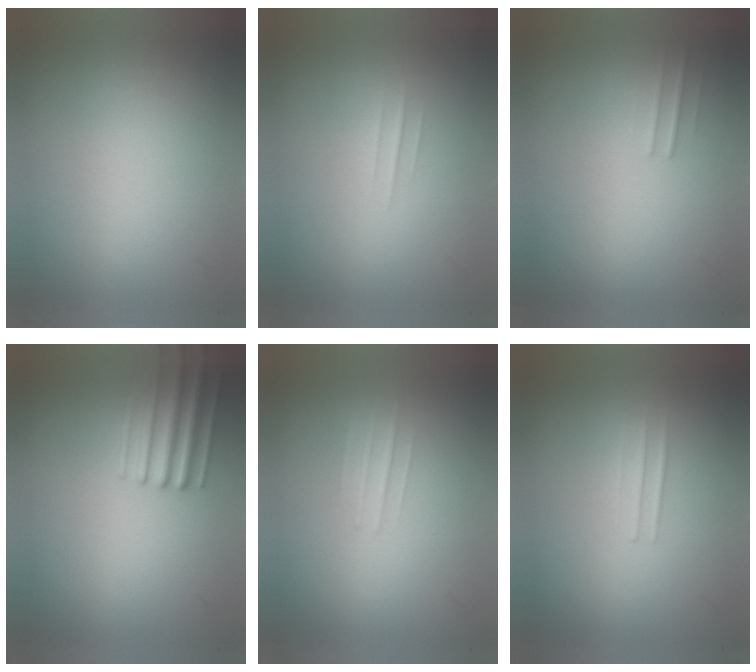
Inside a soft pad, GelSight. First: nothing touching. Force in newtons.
{"total": 1.1}
{"total": 1.1}
{"total": 3.4}
{"total": 1.3}
{"total": 1.4}